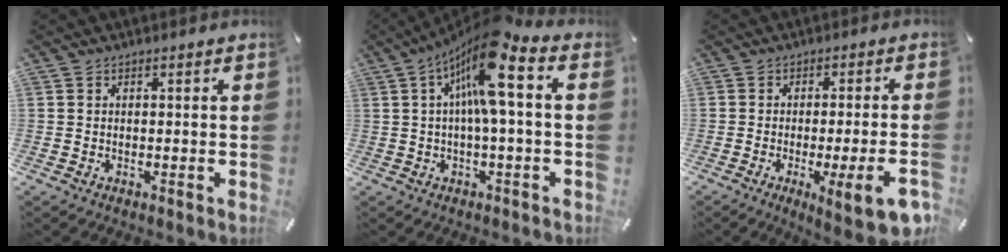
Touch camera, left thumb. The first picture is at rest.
{"total": 14.3, "force": [4.3, 2.7, 13.4], "torque": [-0.248, -0.019, 0.065]}
{"total": 11.9, "force": [-3.9, 1.3, 11.2], "torque": [-0.162, -0.003, -0.049]}